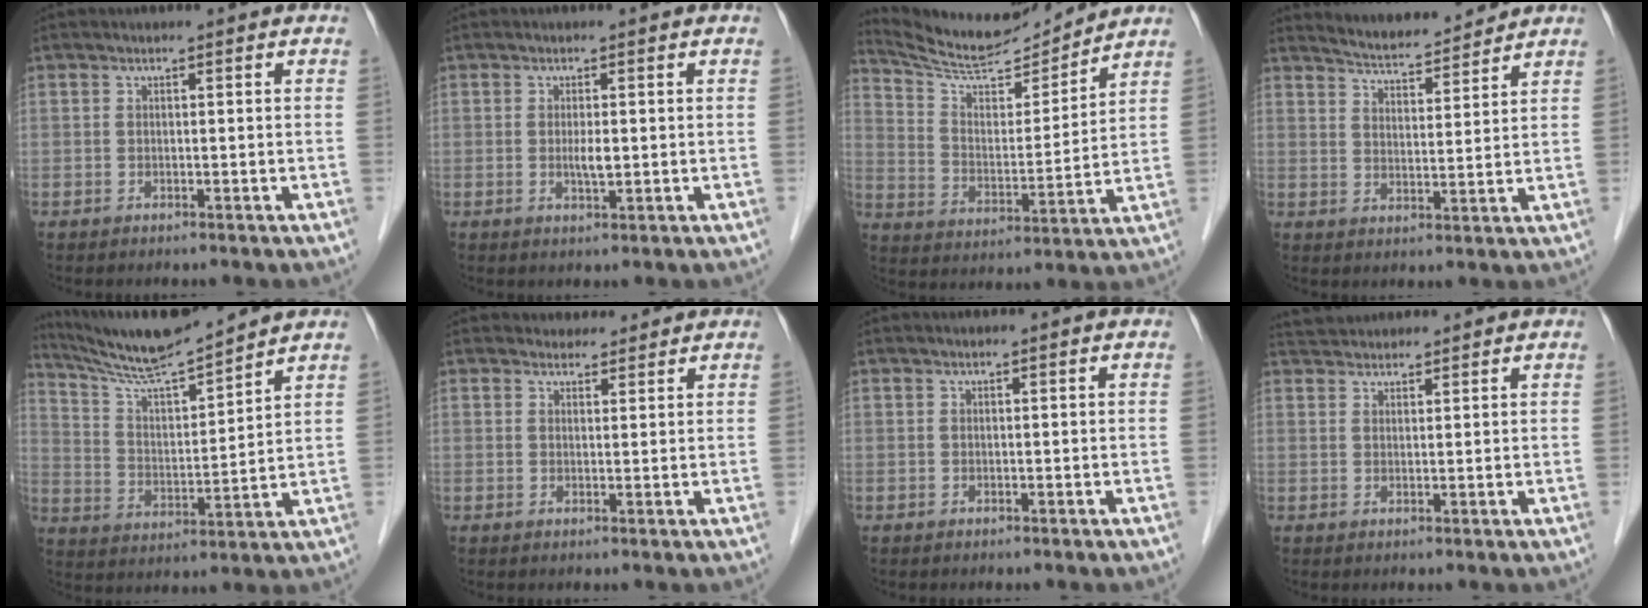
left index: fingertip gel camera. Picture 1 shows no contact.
{"total": 1.8, "force": [-0.1, 0.4, 1.8], "torque": [-0.035, -0.006, -0.001]}
{"total": 12.3, "force": [12.0, 0.7, 2.5], "torque": [-0.053, -0.005, 0.213]}
{"total": 7.6, "force": [7.5, 0.3, 1.3], "torque": [-0.034, 0.005, 0.123]}
{"total": 12.2, "force": [11.4, -0.4, 4.1], "torque": [-0.083, 0.004, 0.208]}
{"total": 2.9, "force": [2.7, 1.0, 0.0], "torque": [0.002, 0.004, 0.037]}
{"total": 0.0}
{"total": 4.9, "force": [4.8, 0.8, 0.8], "torque": [-0.015, 0.035, 0.081]}